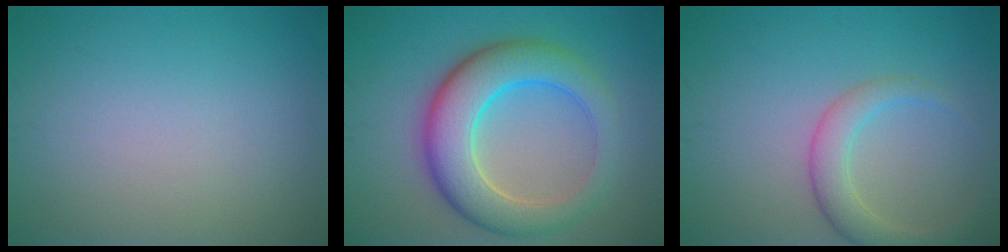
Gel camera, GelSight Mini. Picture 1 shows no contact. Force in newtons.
{"total": 8.2, "press": 8.2, "slide": 0.6}
{"total": 3.3, "press": 3.3, "slide": 0.1}